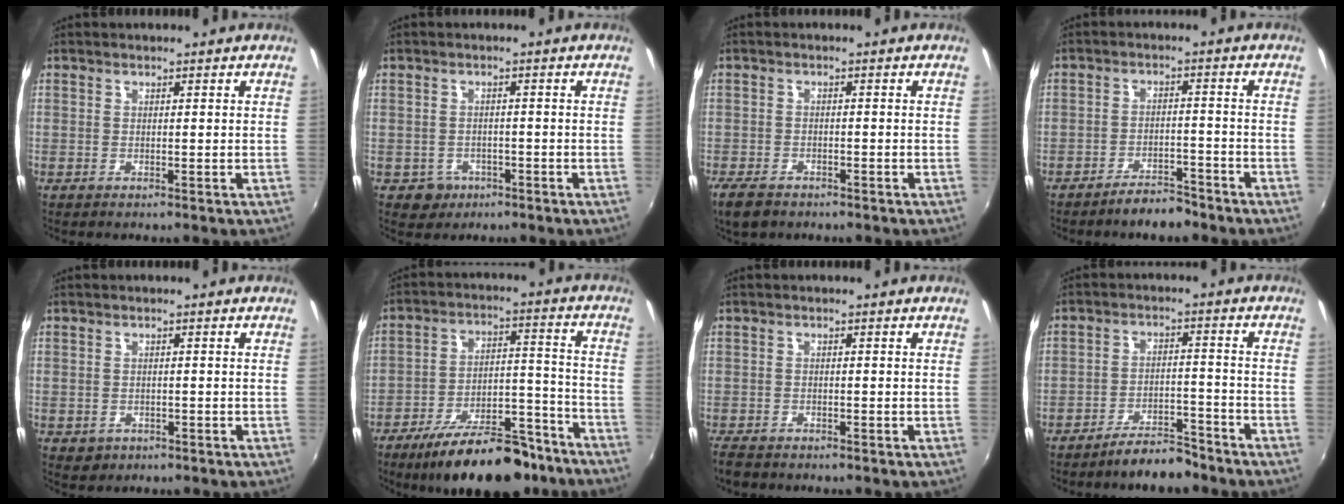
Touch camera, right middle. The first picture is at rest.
{"total": 3.5, "force": [-1.6, 3.1, 0.6], "torque": [-0.024, 0.003, -0.018]}
{"total": 5.1, "force": [-3.9, 2.2, 2.5], "torque": [-0.068, -0.018, -0.075]}
{"total": 4.9, "force": [-4.3, 1.3, 1.8], "torque": [-0.045, 0.008, -0.064]}
{"total": 3.5, "force": [-1.2, 3.0, 1.3], "torque": [-0.033, -0.006, -0.009]}
{"total": 19.6, "force": [-15.2, 7.1, 10.1], "torque": [-0.170, 0.010, -0.214]}
{"total": 3.6, "force": [-3.3, 0.8, 1.3], "torque": [-0.037, -0.020, -0.061]}
{"total": 6.6, "force": [-5.9, 1.6, 2.5], "torque": [-0.054, 0.015, -0.086]}